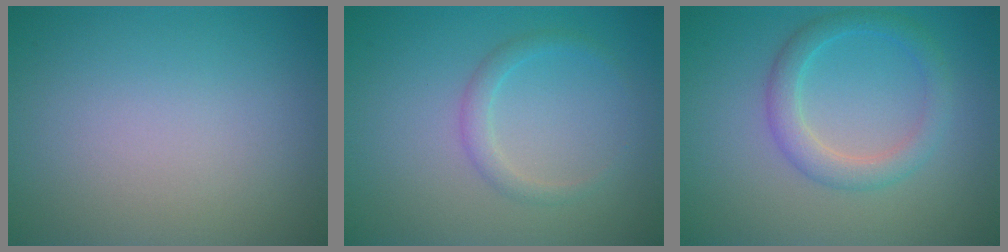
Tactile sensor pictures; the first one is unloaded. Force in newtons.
{"total": 1.6, "press": 1.6, "slide": 0.1}
{"total": 3.0, "press": 3.0, "slide": 0.1}